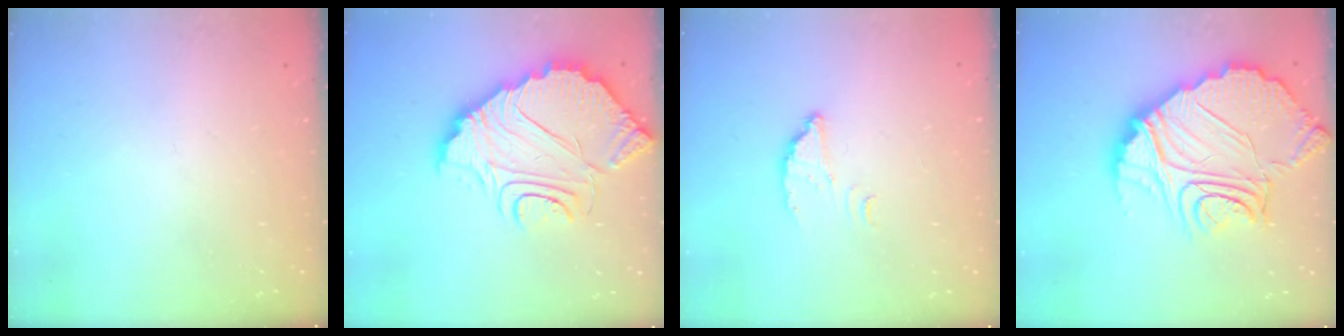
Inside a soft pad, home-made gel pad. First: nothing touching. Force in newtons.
{"total": 14.8, "press": 14.7, "slide": 1.1}
{"total": 2.4, "press": 2.4, "slide": 0.2}
{"total": 20.6, "press": 20.5, "slide": 2.1}